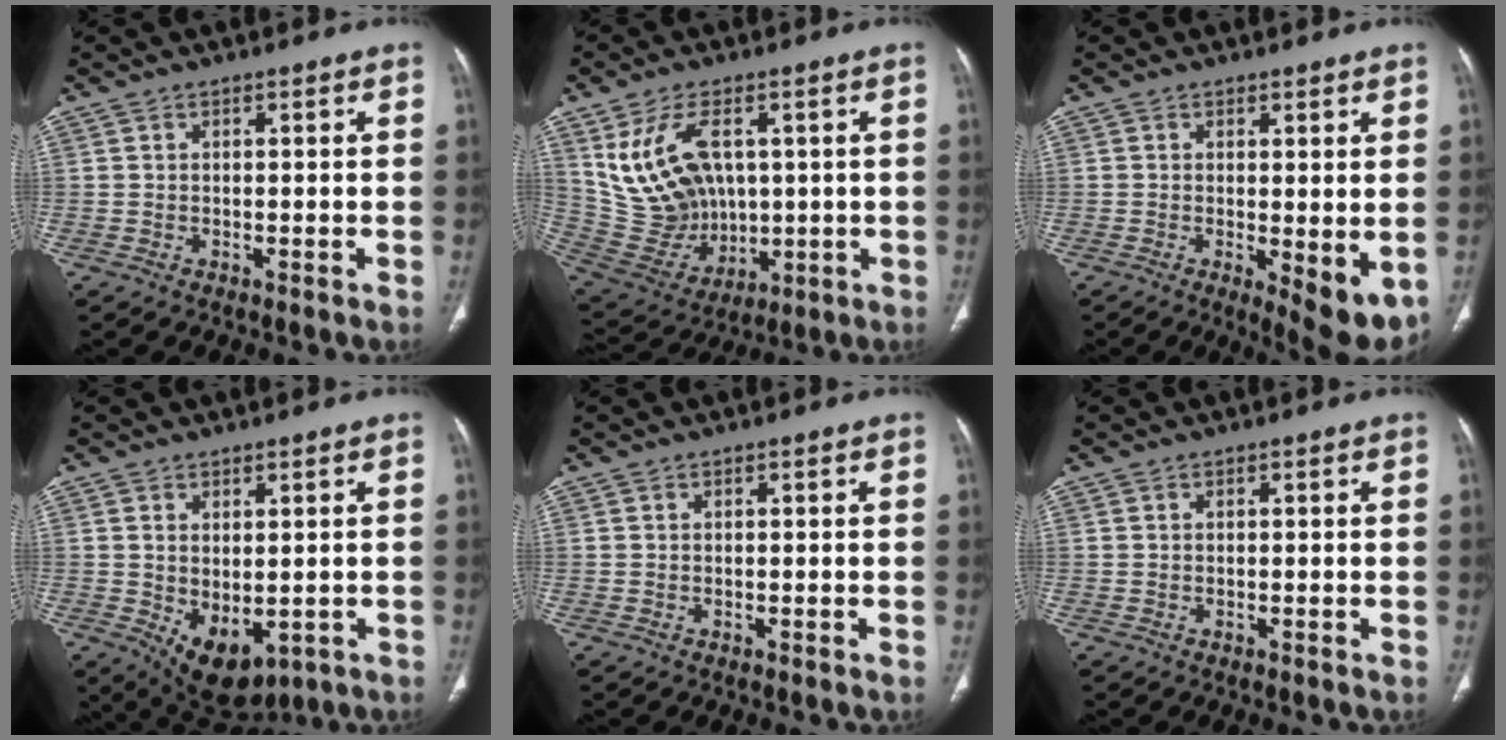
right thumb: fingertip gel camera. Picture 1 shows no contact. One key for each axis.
{"total": 15.1, "fx": 4.3, "fy": 10.0, "fz": 10.5, "tx": -0.184, "ty": -0.012, "tz": 0.107}
{"total": 7.8, "fx": -1.2, "fy": 2.7, "fz": 7.2, "tx": -0.098, "ty": -0.024, "tz": -0.012}
{"total": 8.7, "fx": -1.7, "fy": 5.0, "fz": 6.9, "tx": -0.096, "ty": -0.007, "tz": 0.000}
{"total": 0.0}
{"total": 0.0}